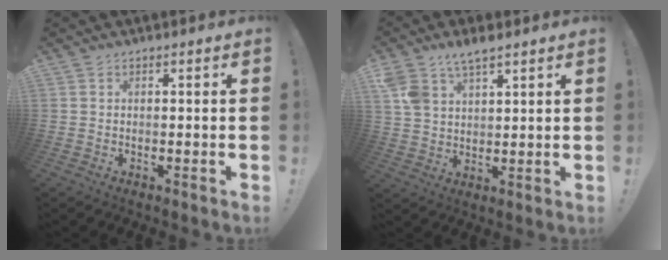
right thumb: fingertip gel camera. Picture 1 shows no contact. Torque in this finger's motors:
{"motor_torque": [0.07, 0.11, 0.72, 0.25, 0.07]}